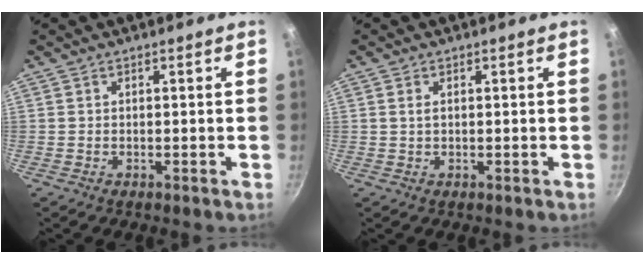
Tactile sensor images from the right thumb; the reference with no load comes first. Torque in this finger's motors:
{"motor_torque": [-0.23, 0.24, -0.03, 0.64, -0.01]}